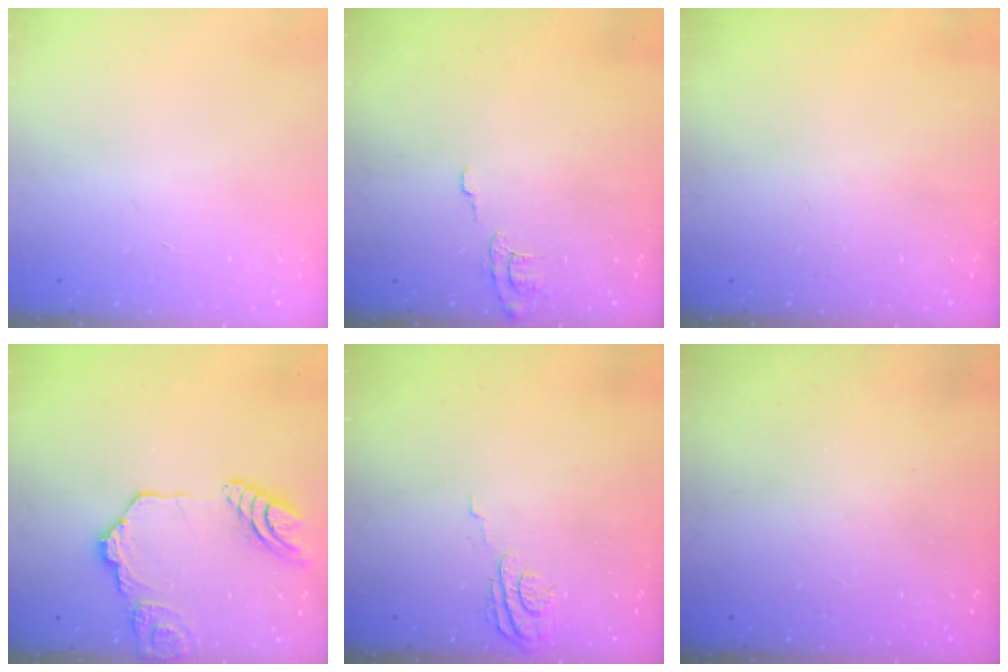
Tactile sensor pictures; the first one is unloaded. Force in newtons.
{"total": 5.8, "press": 5.8, "slide": 0.5}
{"total": 0.0}
{"total": 15.3, "press": 15.2, "slide": 1.7}
{"total": 5.7, "press": 5.7, "slide": 0.6}
{"total": 0.0}